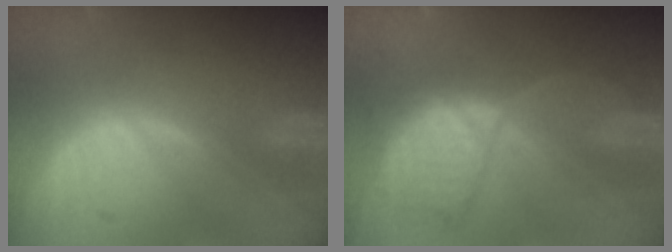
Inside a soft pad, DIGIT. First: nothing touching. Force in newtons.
{"total": 7.6, "press": 7.6, "slide": 0.6}